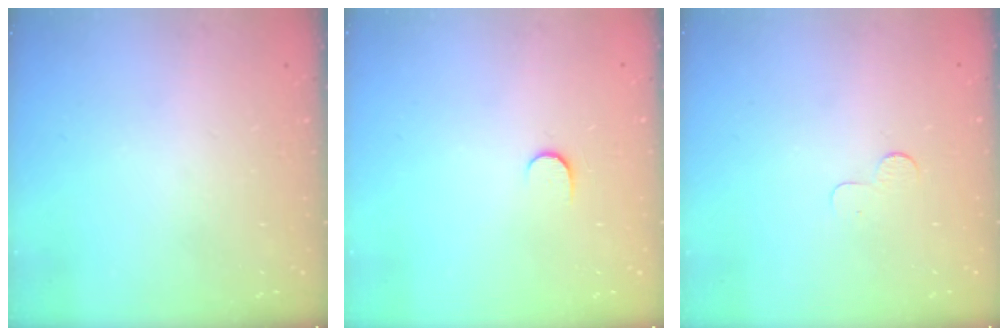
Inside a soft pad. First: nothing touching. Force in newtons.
{"total": 3.9, "press": 3.9, "slide": 0.4}
{"total": 2.6, "press": 2.6, "slide": 0.2}